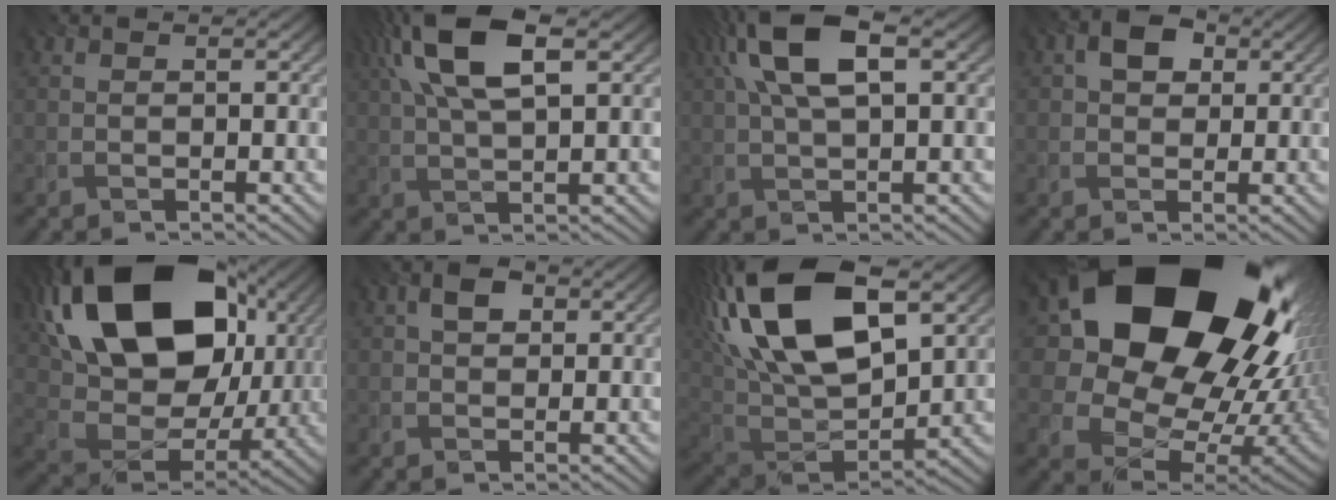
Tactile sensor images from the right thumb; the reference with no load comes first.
{"total": 11.3, "force": [4.8, 4.2, 9.4], "torque": [-0.208, 0.018, 0.086]}
{"total": 10.4, "force": [3.8, 4.0, 8.9], "torque": [-0.186, 0.022, 0.064]}
{"total": 4.0, "force": [1.3, 3.0, 2.4], "torque": [-0.044, 0.008, 0.014]}
{"total": 23.2, "force": [9.1, 15.2, 14.9], "torque": [-0.349, 0.027, 0.182]}
{"total": 2.7, "force": [1.0, 1.8, 1.8], "torque": [-0.035, 0.007, 0.014]}
{"total": 21.4, "force": [9.1, 10.5, 16.2], "torque": [-0.358, 0.049, 0.153]}
{"total": 24.7, "force": [10.0, 18.5, 12.9], "torque": [-0.296, 0.001, 0.199]}